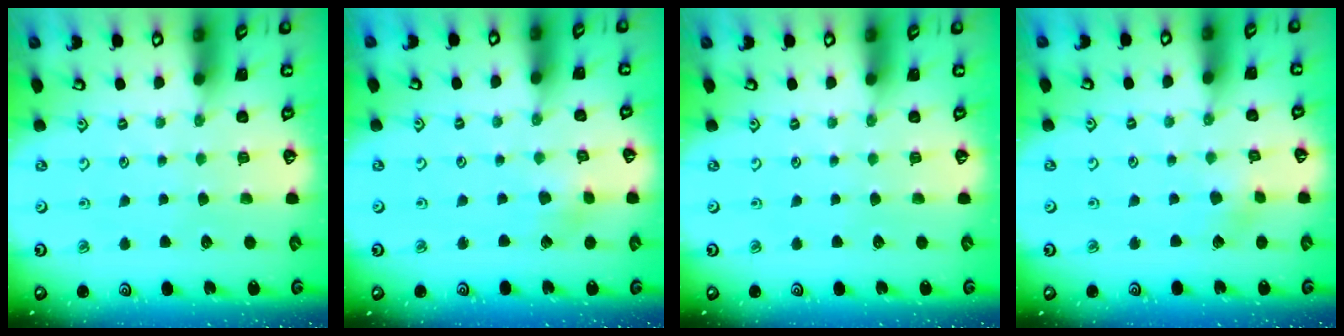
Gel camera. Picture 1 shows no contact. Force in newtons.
{"total": 2.6, "press": 2.5, "slide": 0.4}
{"total": 0.0}
{"total": 2.7, "press": 2.7, "slide": 0.3}